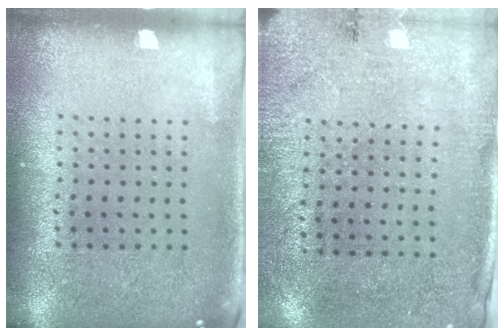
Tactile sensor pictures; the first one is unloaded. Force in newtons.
{"total": 2.7, "press": 2.2, "slide": 1.5}